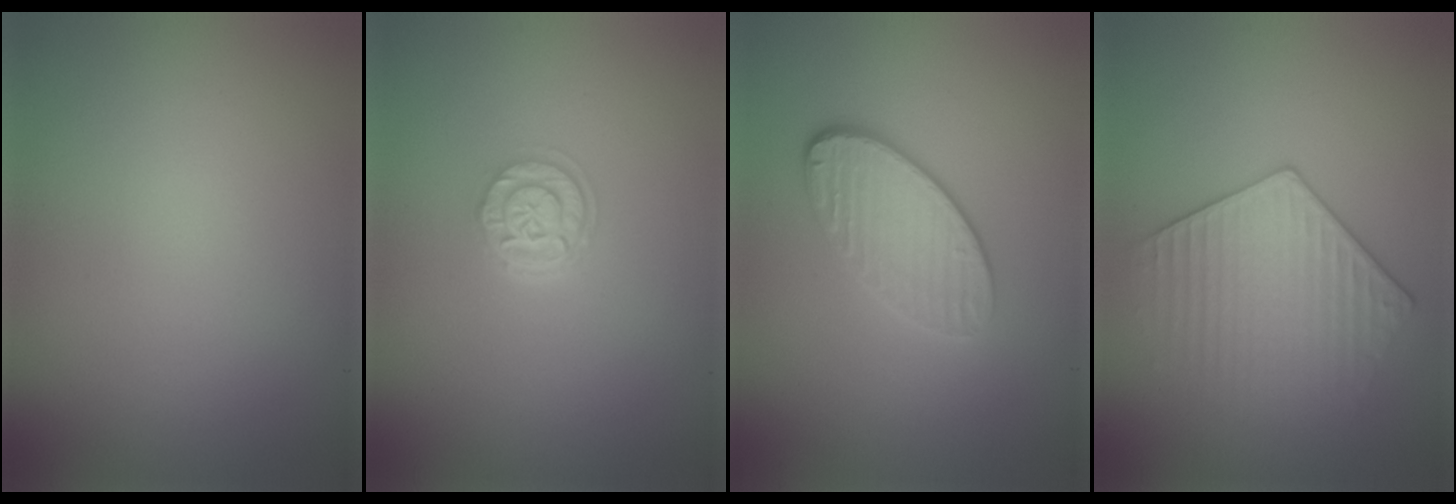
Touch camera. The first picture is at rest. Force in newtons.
{"total": 2.7, "press": 2.2, "slide": 1.6}
{"total": 4.0, "press": 3.2, "slide": 2.4}
{"total": 3.6, "press": 3.6, "slide": 0.1}